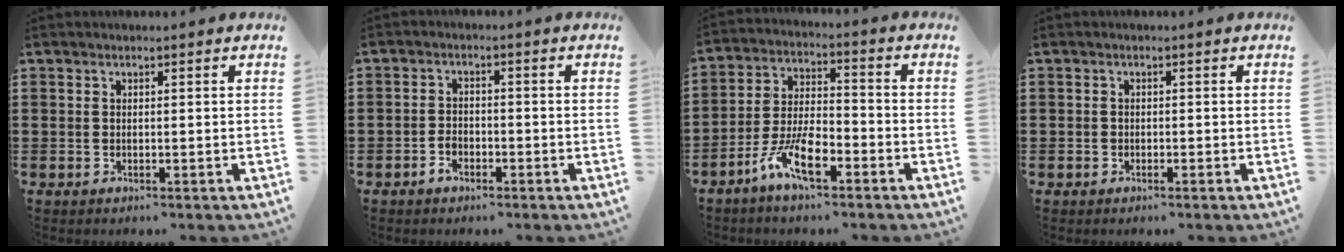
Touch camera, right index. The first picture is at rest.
{"total": 2.2, "force": [-1.6, 1.3, 0.9], "torque": [-0.021, 0.002, -0.032]}
{"total": 8.3, "force": [-5.0, 2.8, 6.0], "torque": [-0.135, 0.000, -0.095]}
{"total": 0.6, "force": [-0.6, 0.2, 0.2], "torque": [-0.006, -0.002, -0.010]}